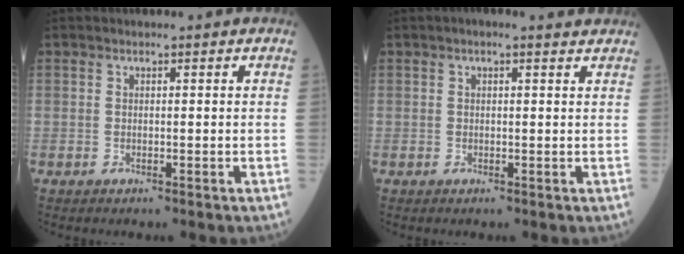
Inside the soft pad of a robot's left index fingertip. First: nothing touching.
{"total": 3.4, "force": [2.7, 0.5, 2.0], "torque": [-0.033, 0.021, 0.030]}